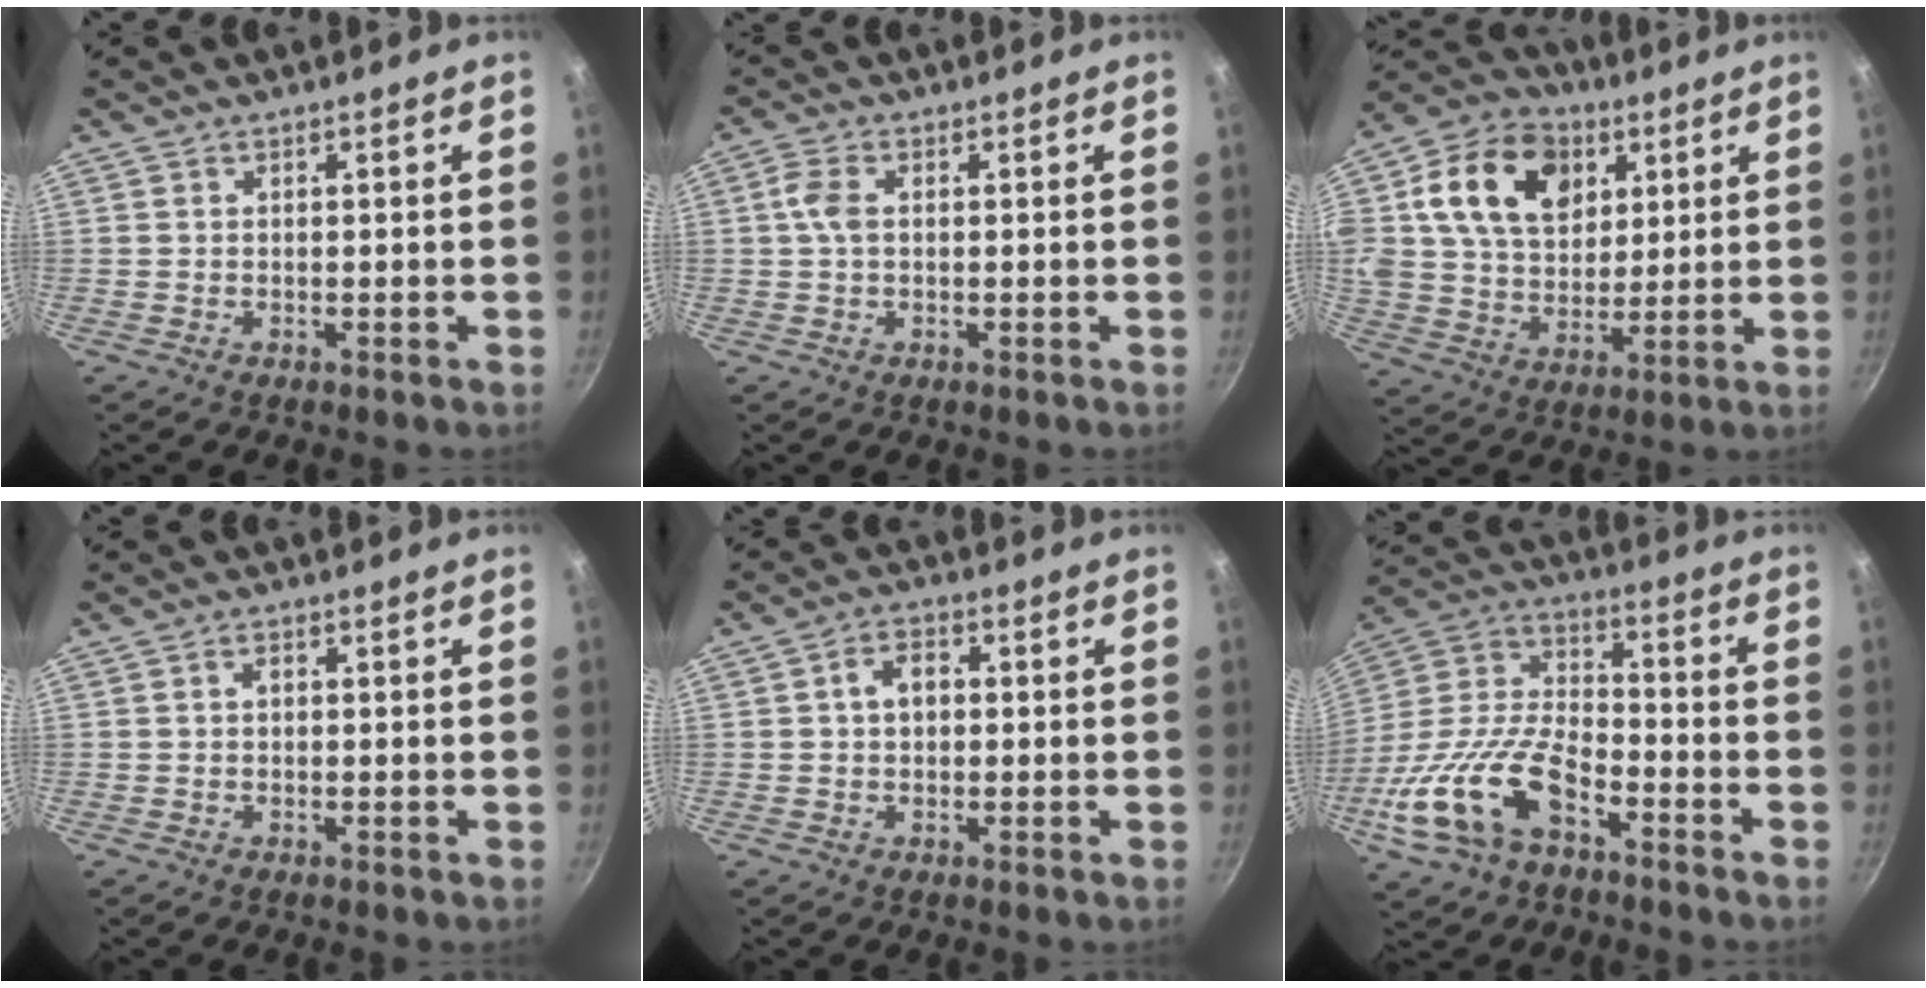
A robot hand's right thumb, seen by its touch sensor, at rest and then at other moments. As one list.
[{"total": 3.9, "force": [0.5, 2.3, 3.0], "torque": [-0.067, 0.010, 0.004]}, {"total": 21.4, "force": [7.2, 15.5, 12.9], "torque": [-0.211, 0.002, 0.117]}, {"total": 1.4, "force": [0.2, 1.0, 1.0], "torque": [-0.013, 0.005, 0.002]}, {"total": 4.7, "force": [0.5, 3.3, 3.3], "torque": [-0.036, 0.013, 0.002]}, {"total": 20.0, "force": [-9.1, 10.6, 14.3], "torque": [-0.270, 0.048, -0.189]}]